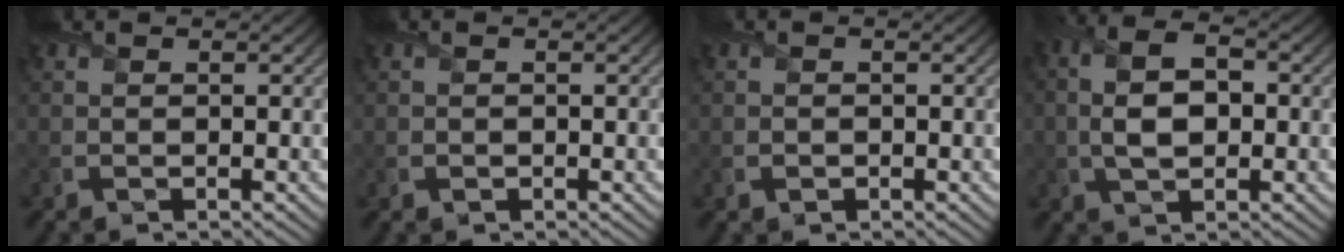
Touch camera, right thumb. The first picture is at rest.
{"total": 0.5, "force": [-0.2, 0.4, 0.2], "torque": [-0.002, -0.005, -0.003]}
{"total": 0.8, "force": [-0.3, 0.7, 0.3], "torque": [-0.004, -0.005, -0.007]}
{"total": 6.4, "force": [-0.1, 3.7, 5.1], "torque": [-0.119, 0.000, 0.000]}